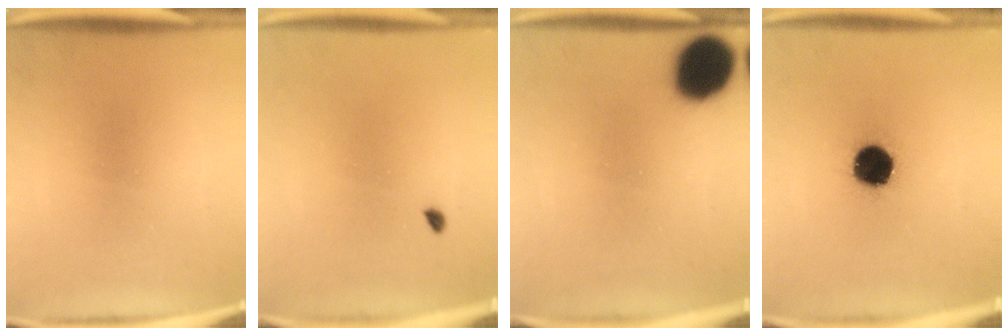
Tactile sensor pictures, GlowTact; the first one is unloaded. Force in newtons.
{"total": 0.8}
{"total": 16.4}
{"total": 12.9}